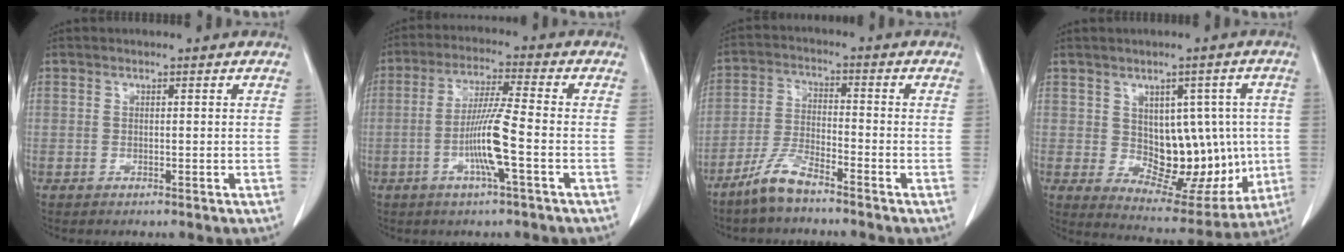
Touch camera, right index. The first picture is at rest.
{"total": 8.7, "force": [-2.5, -0.4, 8.3], "torque": [-0.162, -0.004, -0.051]}
{"total": 5.9, "force": [-4.9, 0.8, 3.3], "torque": [-0.074, -0.010, -0.105]}
{"total": 13.6, "force": [-0.3, 7.8, 11.2], "torque": [-0.130, 0.013, 0.023]}